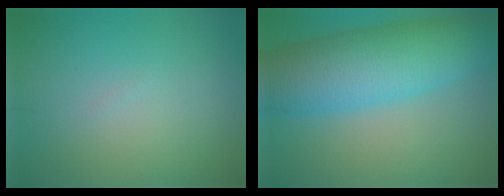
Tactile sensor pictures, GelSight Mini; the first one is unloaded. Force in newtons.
{"total": 10.3, "press": 10.3, "slide": 0.2}